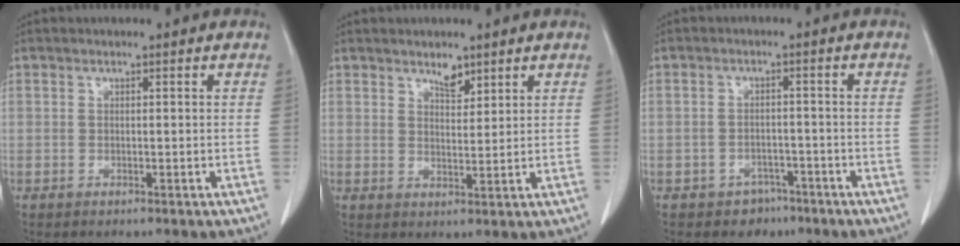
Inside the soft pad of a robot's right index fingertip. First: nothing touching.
{"total": 2.9, "force": [2.3, 1.2, 1.4], "torque": [-0.024, -0.006, 0.041]}
{"total": 3.6, "force": [-2.4, 2.6, 0.5], "torque": [-0.006, 0.012, -0.028]}